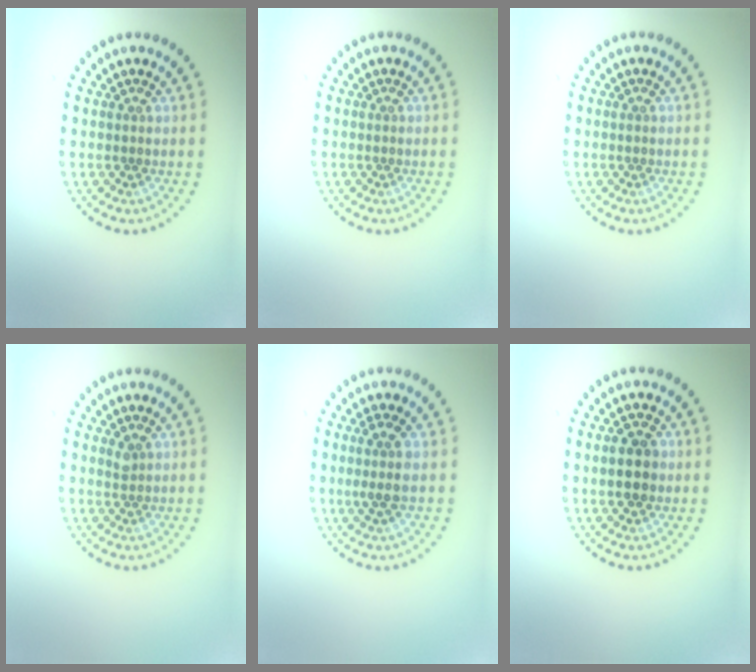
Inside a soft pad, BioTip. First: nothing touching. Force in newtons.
{"total": 0.0}
{"total": 0.0}
{"total": 0.8, "press": 0.6, "slide": 0.5}
{"total": 1.9, "press": 1.5, "slide": 1.0}
{"total": 2.7, "press": 2.7, "slide": 0.2}